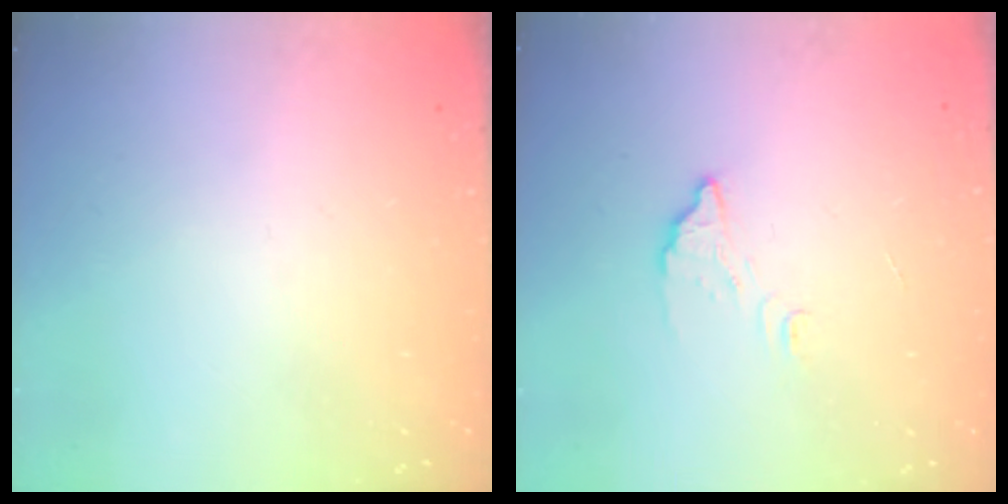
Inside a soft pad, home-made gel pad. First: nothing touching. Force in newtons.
{"total": 2.7, "press": 2.7, "slide": 0.2}